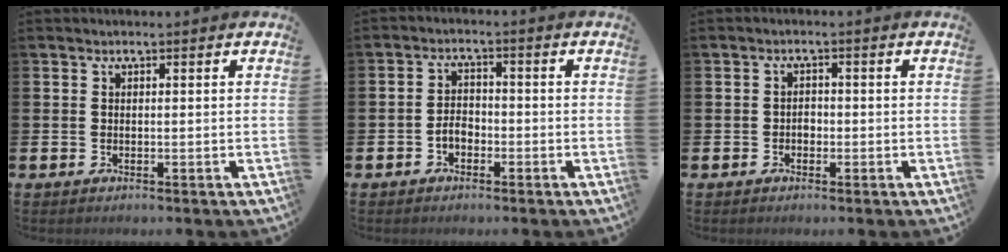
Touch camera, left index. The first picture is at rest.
{"total": 2.4, "force": [-1.4, 1.6, 1.2], "torque": [-0.025, 0.005, -0.030]}
{"total": 1.4, "force": [-0.5, 1.1, 0.6], "torque": [-0.012, 0.003, -0.012]}